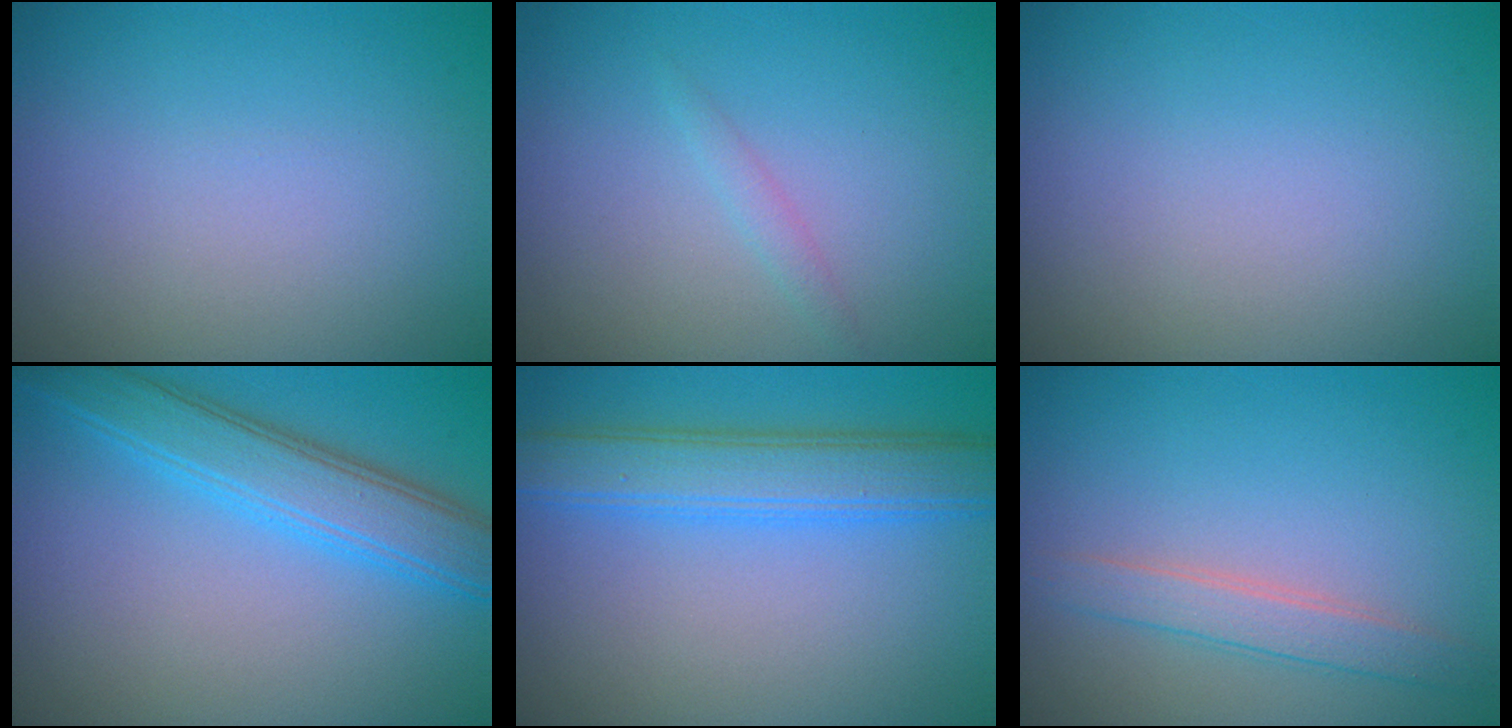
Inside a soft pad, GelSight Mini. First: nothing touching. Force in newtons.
{"total": 0.9, "press": 0.8, "slide": 0.0}
{"total": 0.0}
{"total": 4.6, "press": 4.6, "slide": 0.2}
{"total": 5.1, "press": 5.1, "slide": 0.1}
{"total": 2.2, "press": 2.2, "slide": 0.1}